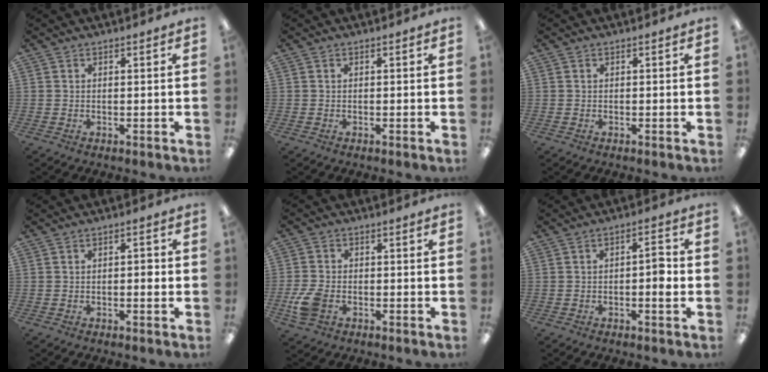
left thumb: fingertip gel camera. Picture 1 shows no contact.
{"total": 0.0}
{"total": 0.0}
{"total": 2.2, "force": [-0.7, 1.0, 1.8], "torque": [-0.033, 0.008, -0.014]}
{"total": 6.7, "force": [-2.6, 4.4, 4.3], "torque": [-0.097, 0.008, -0.048]}
{"total": 4.4, "force": [-1.0, 1.5, 4.0], "torque": [-0.068, 0.012, -0.018]}